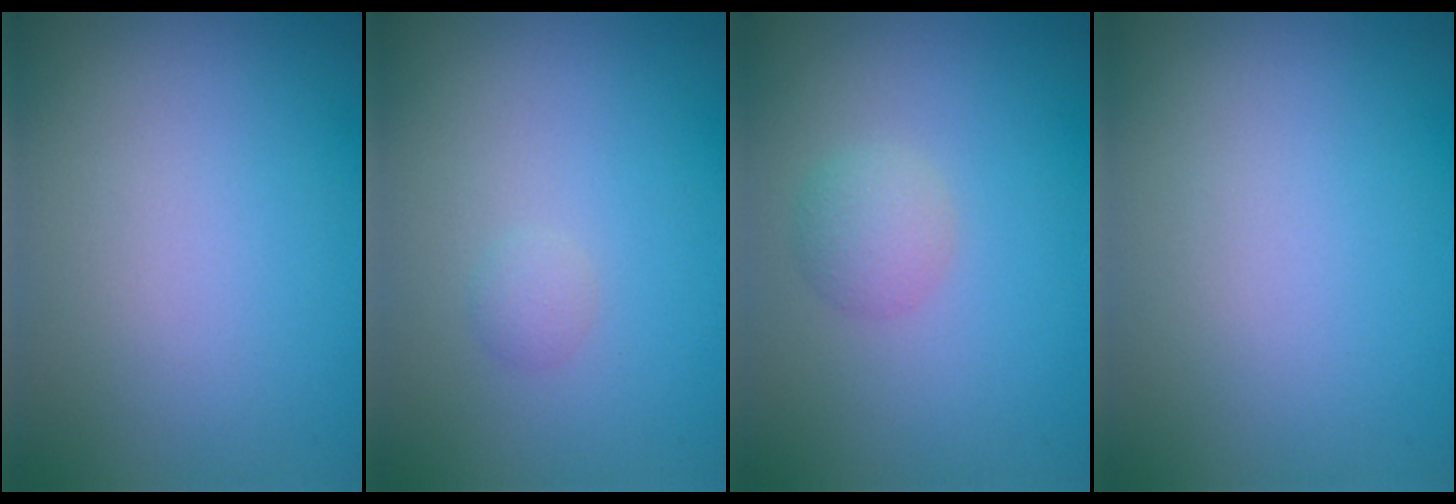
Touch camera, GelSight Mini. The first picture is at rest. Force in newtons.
{"total": 0.8, "press": 0.8, "slide": 0.1}
{"total": 1.8, "press": 1.8, "slide": 0.1}
{"total": 0.0}